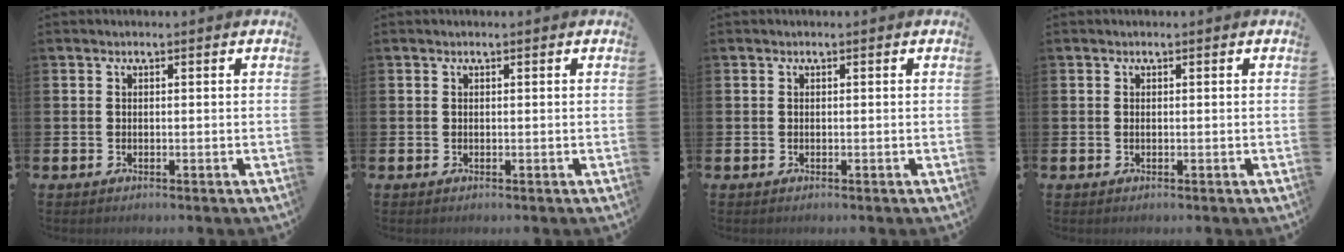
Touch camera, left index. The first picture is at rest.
{"total": 0.0}
{"total": 0.0}
{"total": 0.0}